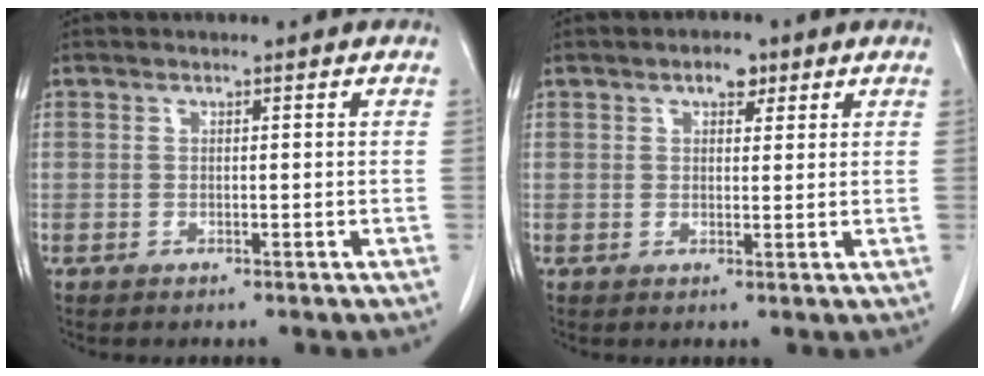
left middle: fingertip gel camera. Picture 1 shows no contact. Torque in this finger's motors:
{"motor_torque": [0.28, -0.15, -0.01, 0.01]}